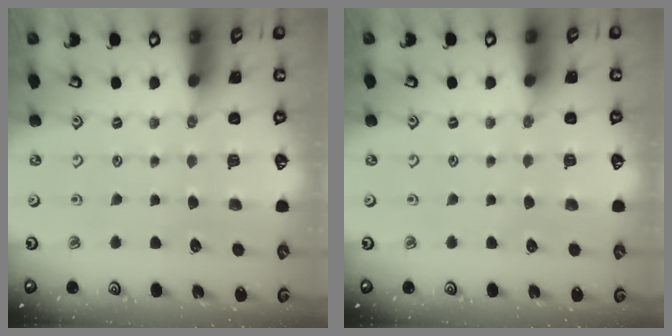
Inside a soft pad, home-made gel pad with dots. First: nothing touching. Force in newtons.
{"total": 0.0}